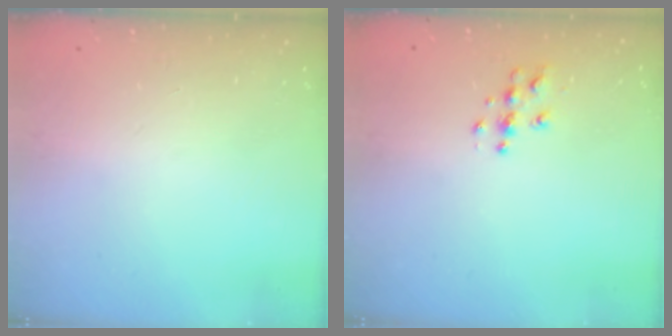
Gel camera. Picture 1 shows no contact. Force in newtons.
{"total": 4.3, "press": 4.3, "slide": 0.4}